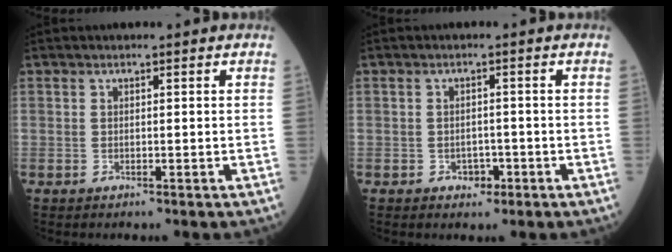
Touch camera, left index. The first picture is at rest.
{"total": 2.1, "force": [-1.1, 1.6, 1.0], "torque": [-0.013, 0.005, -0.010]}